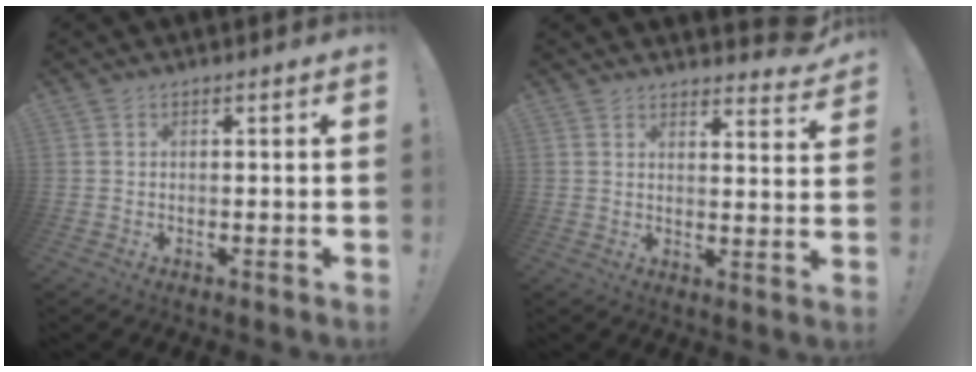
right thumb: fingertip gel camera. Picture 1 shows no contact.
{"total": 4.5, "force": [4.0, 1.4, 1.6], "torque": [-0.005, -0.039, 0.069]}